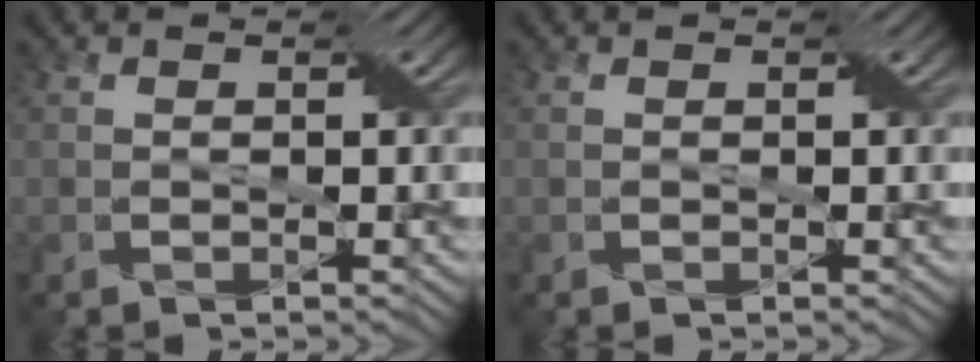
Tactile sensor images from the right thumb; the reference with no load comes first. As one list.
[{"total": 0.0}]